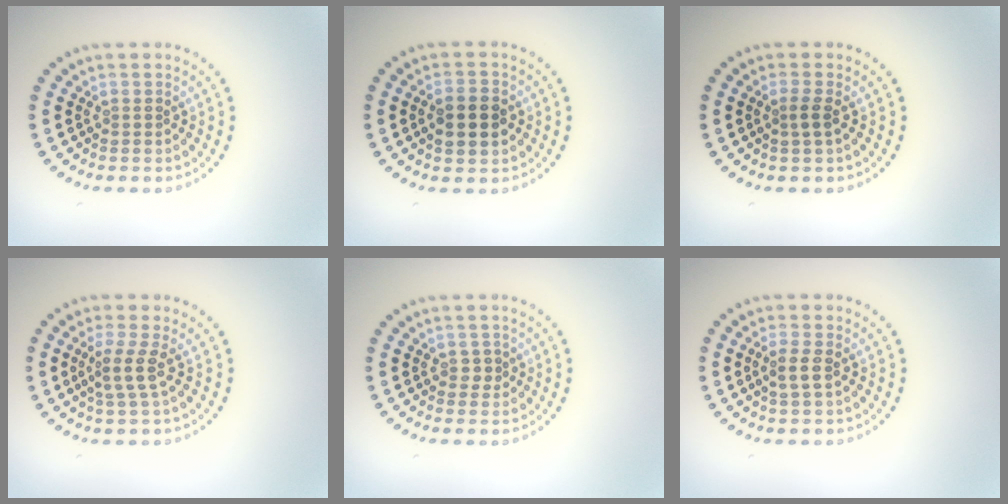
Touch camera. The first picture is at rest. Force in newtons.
{"total": 3.7, "press": 3.7, "slide": 0.2}
{"total": 1.2, "press": 0.9, "slide": 0.8}
{"total": 2.2, "press": 1.5, "slide": 1.6}
{"total": 0.9, "press": 0.8, "slide": 0.4}
{"total": 1.6, "press": 1.5, "slide": 0.5}